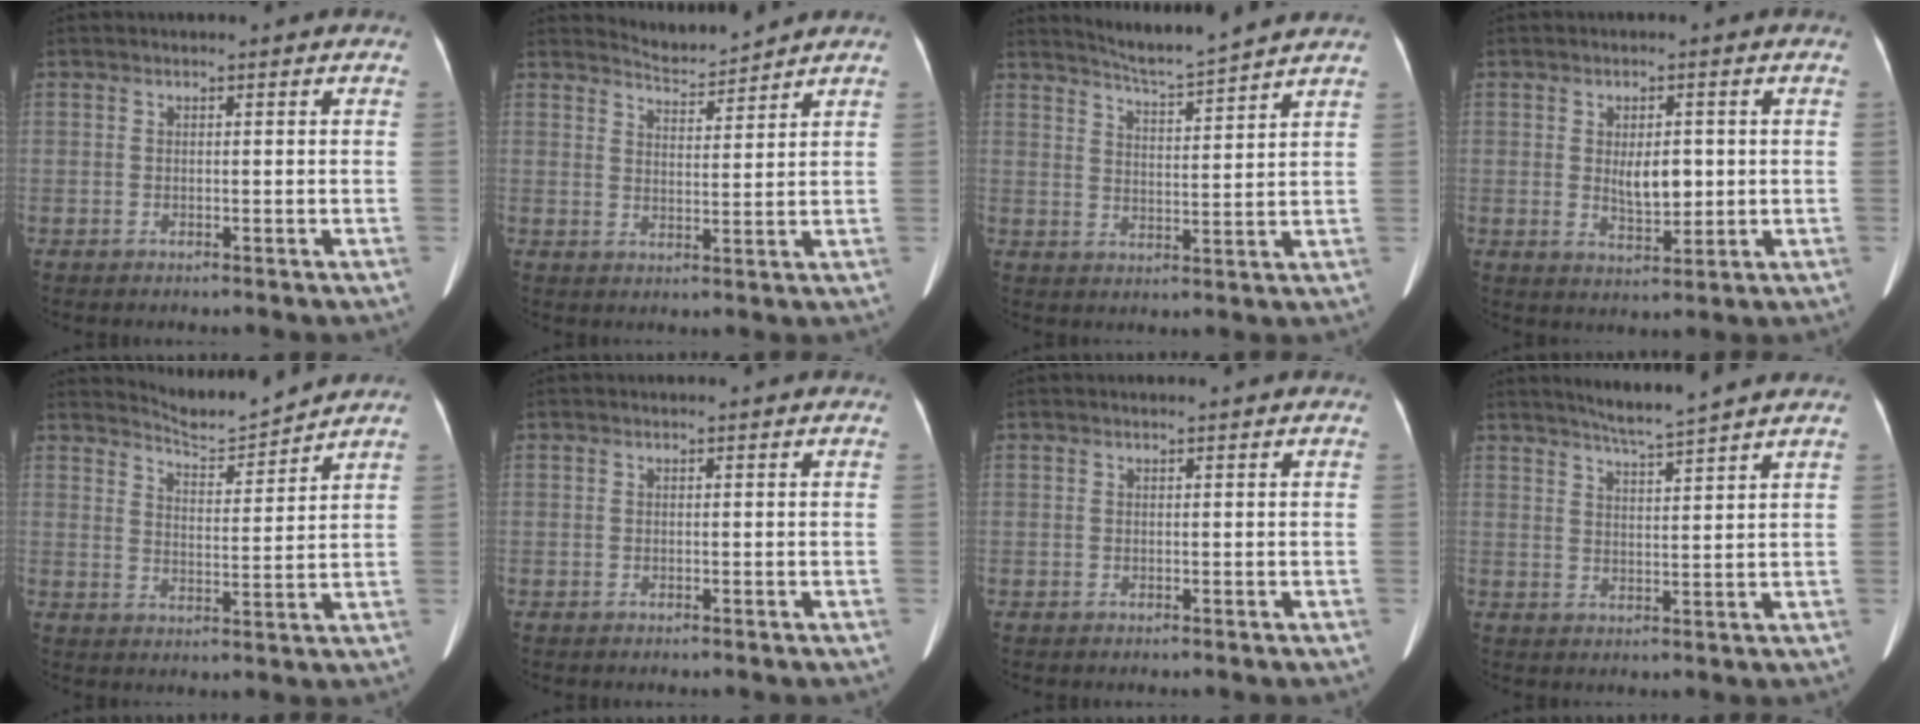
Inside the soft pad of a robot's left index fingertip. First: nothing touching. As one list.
[{"total": 4.2, "force": [4.1, -0.6, -0.6], "torque": [-0.001, -0.007, 0.076]}, {"total": 8.2, "force": [7.8, -1.4, 2.1], "torque": [-0.050, -0.003, 0.127]}, {"total": 4.8, "force": [0.4, 2.1, 4.3], "torque": [-0.075, -0.004, 0.015]}, {"total": 6.6, "force": [6.5, -0.7, -0.1], "torque": [-0.014, -0.013, 0.113]}, {"total": 0.6, "force": [0.6, 0.0, 0.2], "torque": [-0.002, 0.005, 0.008]}, {"total": 0.7, "force": [0.6, -0.1, 0.3], "torque": [-0.007, 0.005, 0.014]}, {"total": 6.4, "force": [5.7, -1.3, 2.5], "torque": [-0.048, -0.002, 0.092]}]